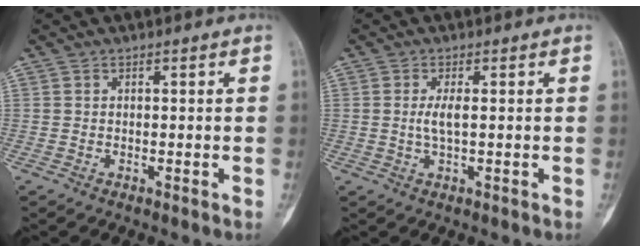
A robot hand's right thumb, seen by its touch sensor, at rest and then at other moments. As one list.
[{"total": 2.6, "force": [0.2, 0.6, 2.5], "torque": [-0.057, -0.004, 0.004]}]